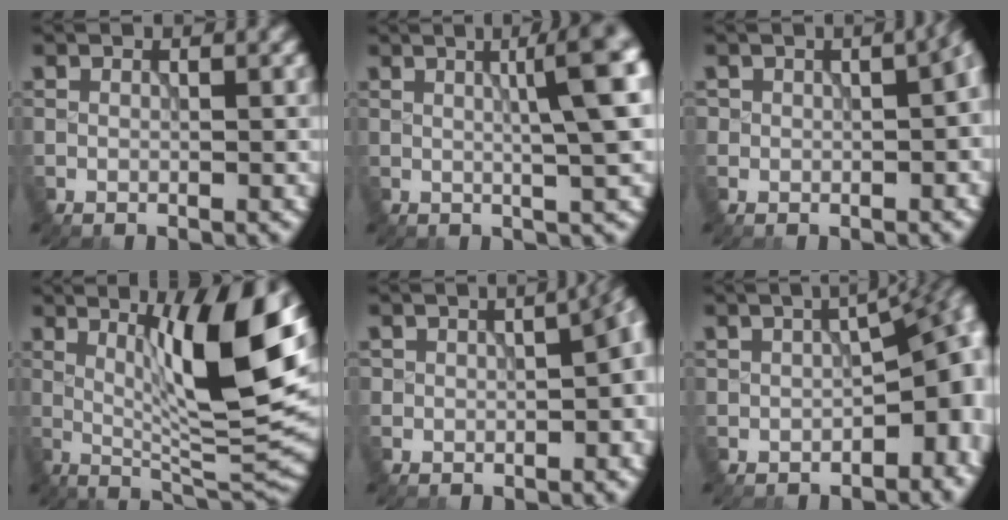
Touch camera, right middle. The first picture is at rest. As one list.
[{"total": 7.1, "force": [1.6, 1.4, 6.8], "torque": [-0.057, 0.027, 0.017]}, {"total": 5.3, "force": [0.3, 3.1, 4.3], "torque": [-0.036, 0.005, 0.004]}, {"total": 11.0, "force": [3.1, 1.8, 10.4], "torque": [-0.155, -0.009, 0.059]}, {"total": 6.6, "force": [0.2, 3.5, 5.5], "torque": [-0.056, 0.005, 0.000]}, {"total": 9.9, "force": [-1.4, 5.4, 8.1], "torque": [-0.067, -0.007, -0.022]}]